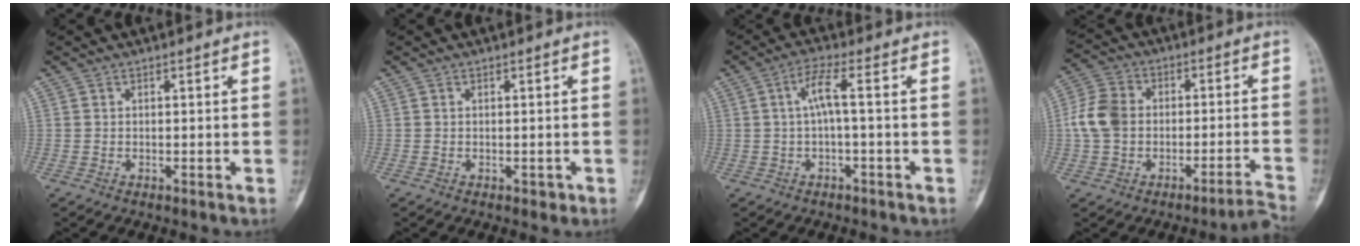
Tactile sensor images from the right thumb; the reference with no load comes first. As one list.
[{"total": 1.1, "force": [-0.2, 0.8, 0.7], "torque": [-0.002, 0.000, -0.002]}, {"total": 4.2, "force": [0.0, 0.2, 4.2], "torque": [-0.090, 0.021, 0.001]}, {"total": 8.2, "force": [-3.6, 4.4, 6.0], "torque": [-0.112, 0.072, -0.066]}]